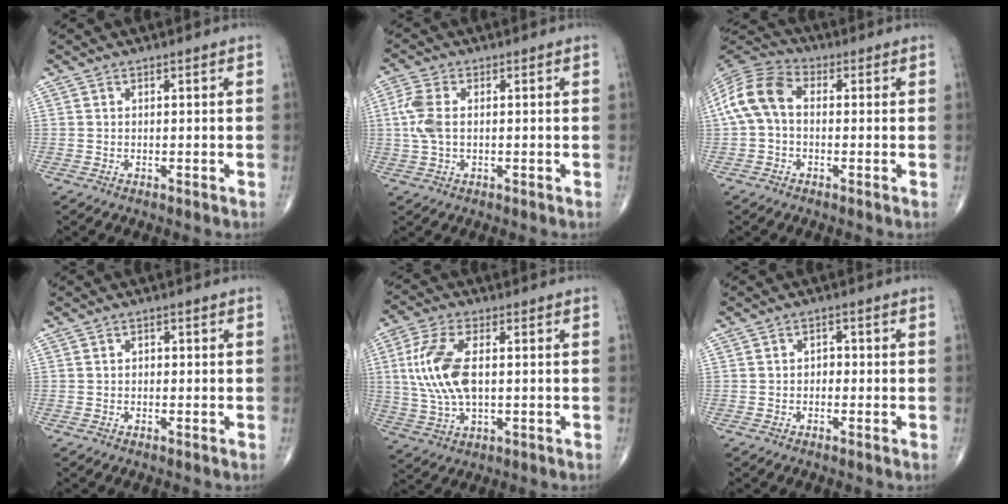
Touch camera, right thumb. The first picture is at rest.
{"total": 5.7, "force": [0.3, 3.3, 4.7], "torque": [-0.124, 0.009, 0.003]}
{"total": 10.4, "force": [0.3, 7.0, 7.7], "torque": [-0.155, 0.030, -0.008]}
{"total": 1.0, "force": [0.0, 0.9, 0.6], "torque": [-0.003, 0.003, -0.003]}
{"total": 12.7, "force": [1.2, 6.4, 10.9], "torque": [-0.238, 0.004, 0.027]}
{"total": 2.0, "force": [-0.3, 1.6, 1.2], "torque": [-0.002, 0.008, -0.011]}